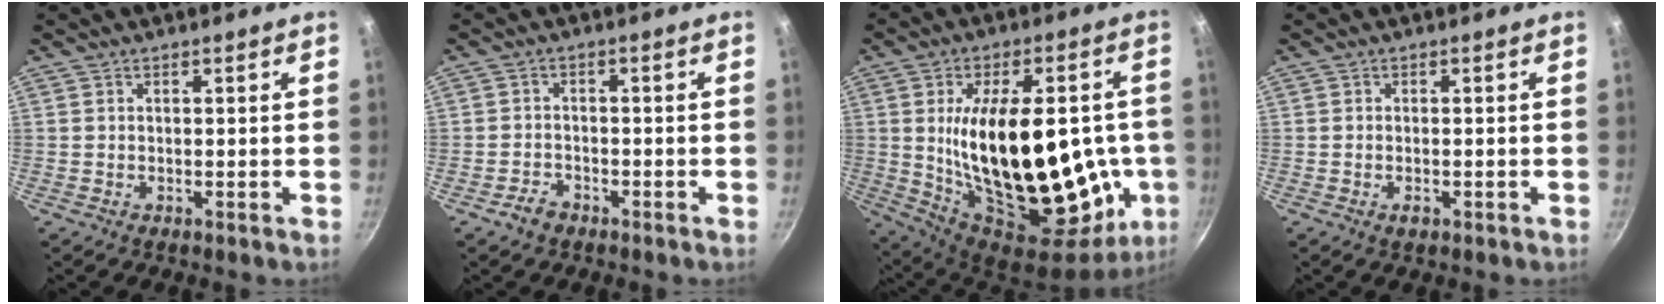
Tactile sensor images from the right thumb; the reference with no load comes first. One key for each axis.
{"total": 3.0, "fx": -2.1, "fy": 1.9, "fz": 1.1, "tx": -0.015, "ty": 0.025, "tz": -0.035}
{"total": 34.5, "fx": -0.8, "fy": 16.5, "fz": 30.3, "tx": -0.456, "ty": -0.011, "tz": 0.012}
{"total": 1.6, "fx": -0.7, "fy": 0.8, "fz": 1.1, "tx": -0.022, "ty": 0.001, "tz": -0.012}